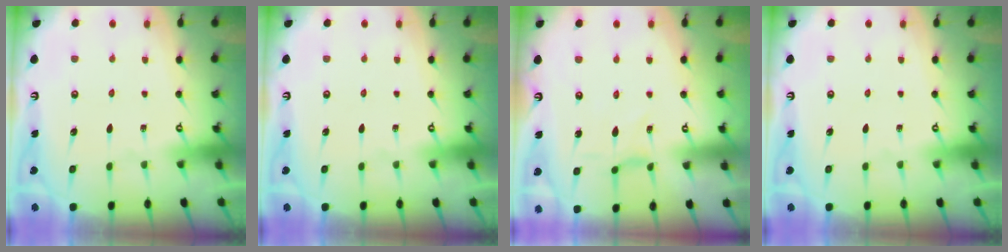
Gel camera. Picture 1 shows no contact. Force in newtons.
{"total": 0.0}
{"total": 0.9, "press": 0.9, "slide": 0.3}
{"total": 0.0}